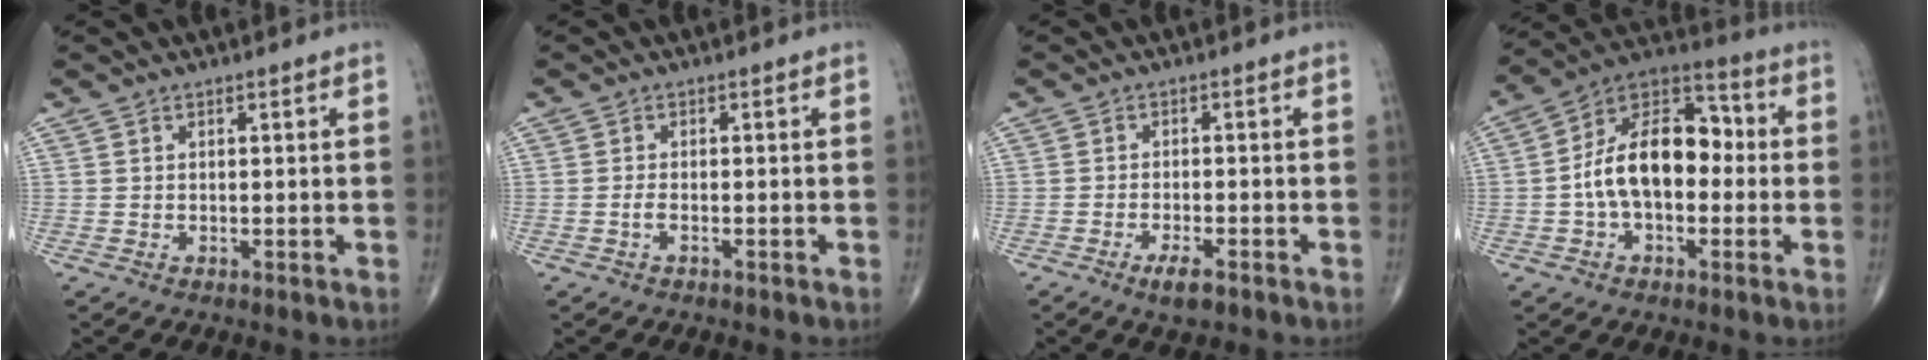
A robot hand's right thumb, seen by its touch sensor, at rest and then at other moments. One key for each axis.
{"total": 1.2, "fx": -0.6, "fy": 0.4, "fz": 1.0, "tx": -0.021, "ty": 0.004, "tz": -0.010}
{"total": 2.7, "fx": -1.6, "fy": 0.8, "fz": 2.1, "tx": -0.038, "ty": 0.001, "tz": -0.028}
{"total": 16.2, "fx": -0.8, "fy": 9.7, "fz": 12.9, "tx": -0.198, "ty": 0.048, "tz": -0.026}